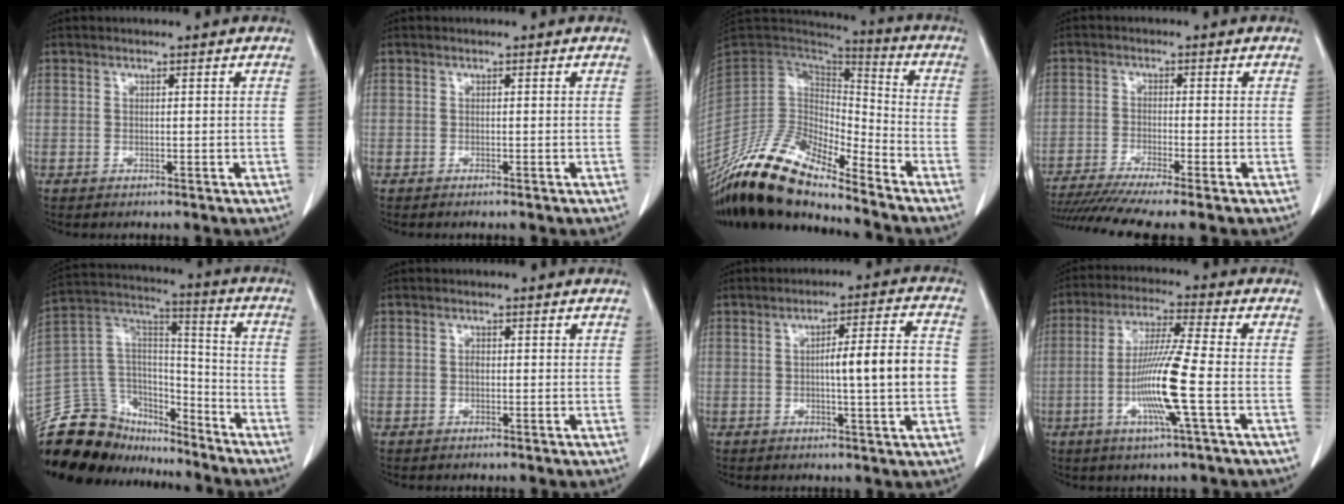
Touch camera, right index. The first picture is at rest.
{"total": 0.8, "force": [-0.7, -0.1, 0.4], "torque": [-0.005, 0.000, -0.009]}
{"total": 17.3, "force": [-14.9, 3.6, 8.1], "torque": [-0.144, 0.022, -0.280]}
{"total": 11.5, "force": [-9.5, -0.9, 6.4], "torque": [-0.095, -0.023, -0.151]}
{"total": 19.1, "force": [-16.8, 8.1, 3.8], "torque": [-0.082, 0.074, -0.282]}
{"total": 0.8, "force": [0.1, 0.5, 0.6], "torque": [-0.011, 0.001, 0.000]}
{"total": 9.6, "force": [-0.4, 0.5, 9.6], "torque": [-0.137, 0.015, -0.009]}
{"total": 11.2, "force": [-2.8, -0.8, 10.8], "torque": [-0.212, -0.011, -0.060]}